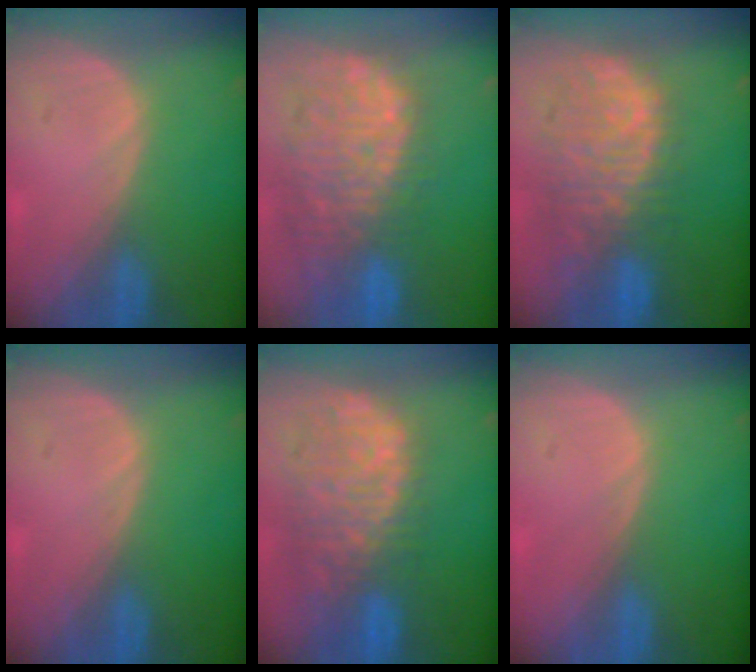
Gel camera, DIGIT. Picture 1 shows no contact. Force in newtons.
{"total": 13.1, "press": 11.2, "slide": 6.8}
{"total": 11.0, "press": 9.6, "slide": 5.5}
{"total": 0.0}
{"total": 12.0, "press": 9.8, "slide": 6.8}
{"total": 0.0}